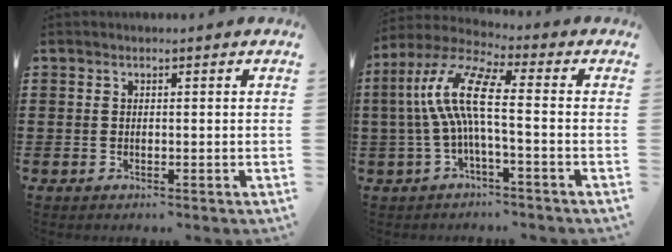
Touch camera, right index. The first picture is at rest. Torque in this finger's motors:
{"motor_torque": [2.02, 0.12, 1.06, 0.21]}